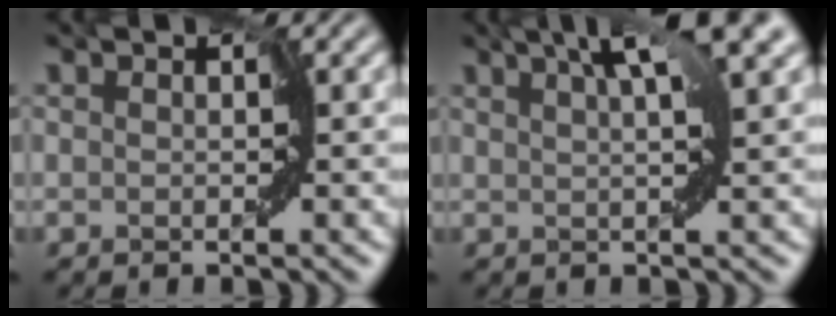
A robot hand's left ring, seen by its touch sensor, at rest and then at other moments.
{"total": 5.1, "force": [3.0, 0.0, 4.2], "torque": [-0.063, 0.014, 0.056]}